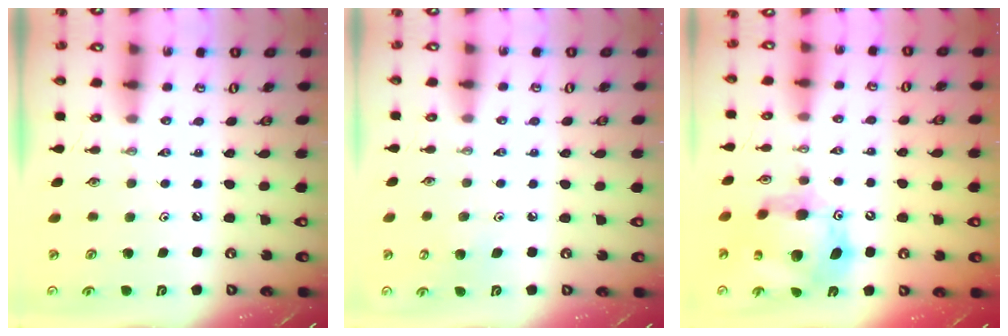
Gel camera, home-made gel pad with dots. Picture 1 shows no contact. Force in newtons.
{"total": 5.3, "press": 5.2, "slide": 0.7}
{"total": 17.1, "press": 17.0, "slide": 1.7}